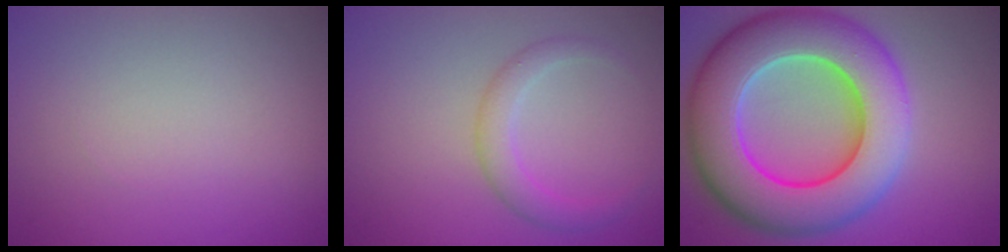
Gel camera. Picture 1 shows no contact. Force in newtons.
{"total": 2.2, "press": 2.2, "slide": 0.1}
{"total": 13.2, "press": 13.1, "slide": 2.1}